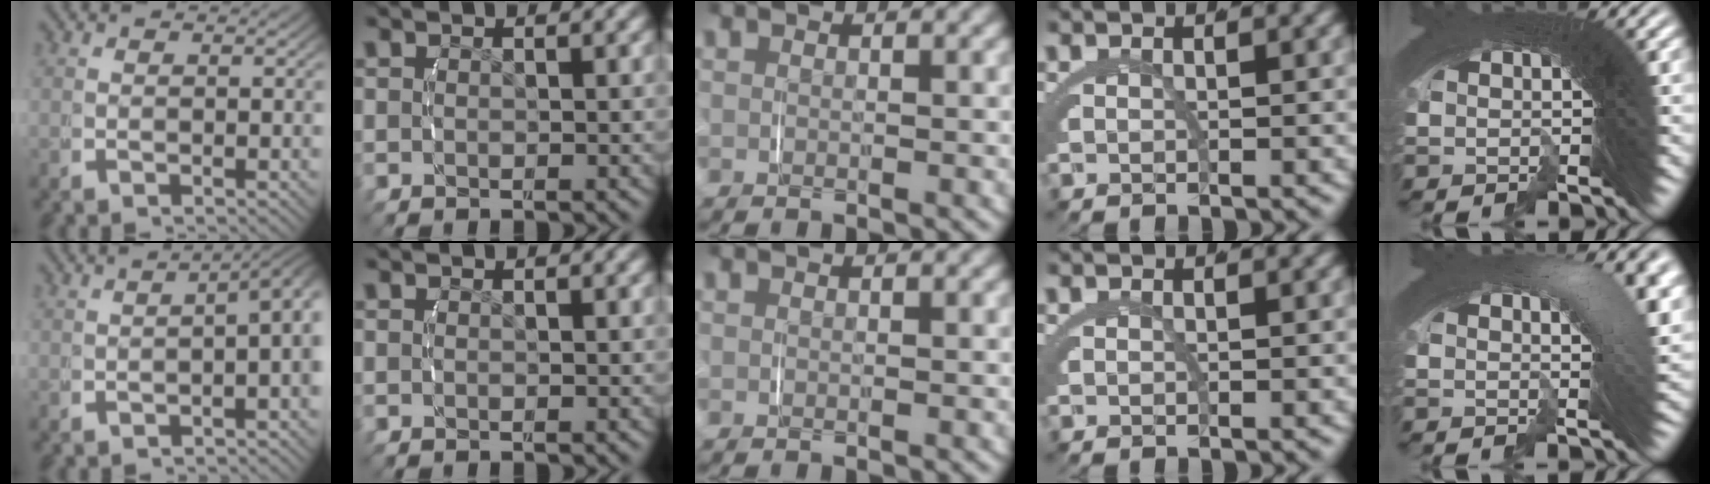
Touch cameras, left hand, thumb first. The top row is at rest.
{"thumb": {"total": 5.4, "force": [-0.7, 2.2, 4.9], "torque": [-0.063, 0.002, -0.012]}, "little": {"total": 5.4, "force": [1.0, 2.2, 4.9], "torque": [-0.047, 0.016, 0.003]}}